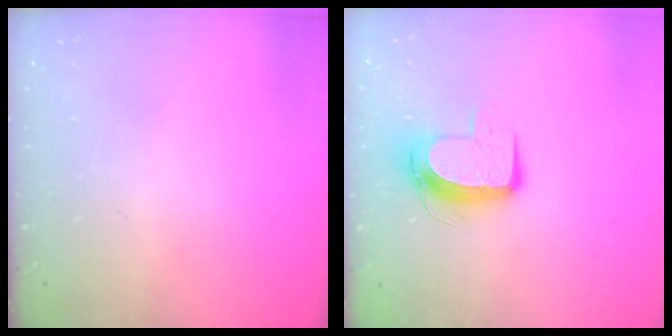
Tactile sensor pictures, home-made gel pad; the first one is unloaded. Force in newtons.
{"total": 9.7, "press": 9.7, "slide": 0.4}